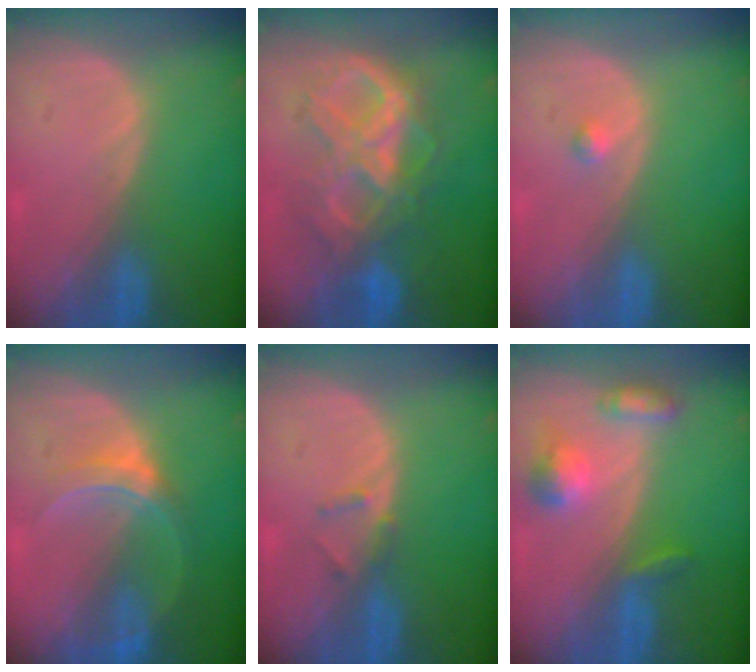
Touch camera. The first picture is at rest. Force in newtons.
{"total": 10.0, "press": 9.9, "slide": 1.0}
{"total": 0.8, "press": 0.8, "slide": 0.1}
{"total": 6.2, "press": 5.7, "slide": 2.4}
{"total": 1.8, "press": 1.5, "slide": 0.9}
{"total": 5.7, "press": 5.3, "slide": 2.1}